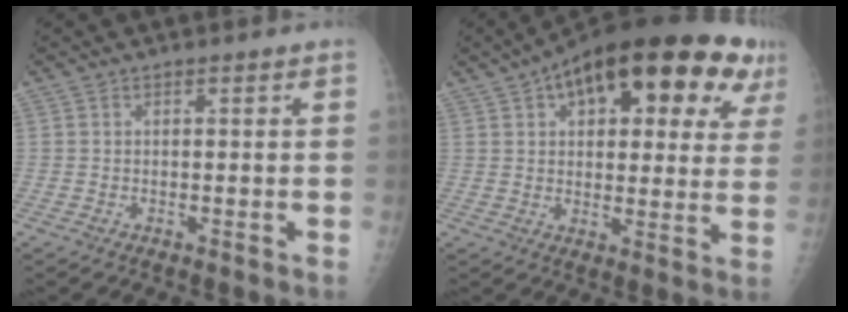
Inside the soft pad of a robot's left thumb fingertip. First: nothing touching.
{"total": 26.3, "force": [12.0, 11.7, 20.2], "torque": [-0.264, 0.022, 0.164]}